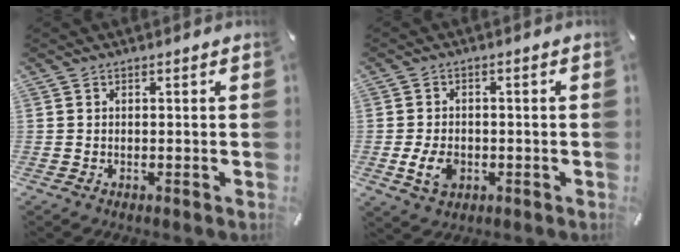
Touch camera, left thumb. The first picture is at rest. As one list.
[{"total": 5.8, "force": [-1.5, 4.1, 3.8], "torque": [-0.082, -0.002, -0.031]}]